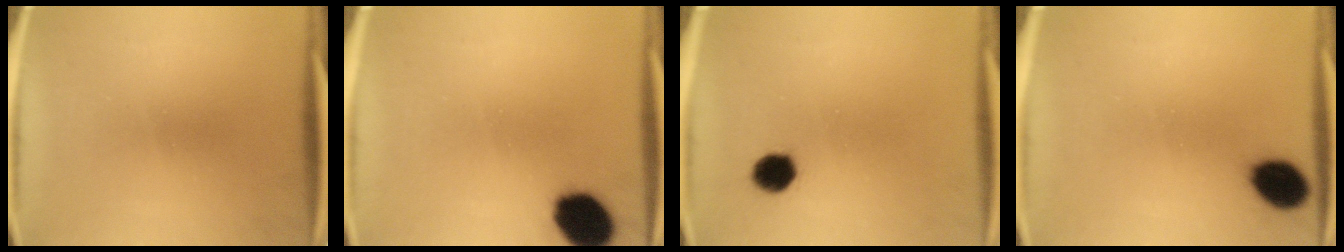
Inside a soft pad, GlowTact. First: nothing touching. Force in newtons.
{"total": 12.0}
{"total": 5.0}
{"total": 8.4}